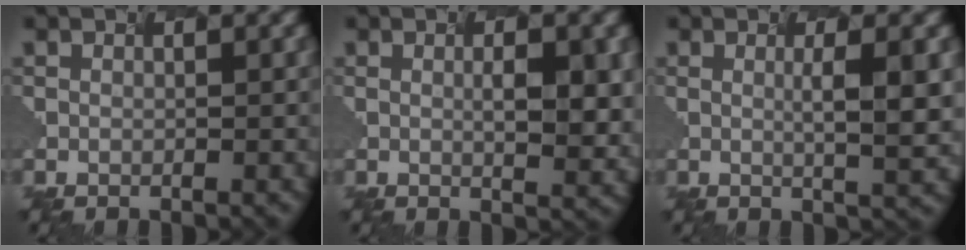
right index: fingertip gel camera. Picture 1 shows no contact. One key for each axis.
{"total": 3.1, "fx": 0.2, "fy": 0.7, "fz": 3.0, "tx": -0.045, "ty": 0.000, "tz": 0.015}
{"total": 3.1, "fx": 0.1, "fy": 0.5, "fz": 3.1, "tx": -0.042, "ty": 0.001, "tz": 0.010}